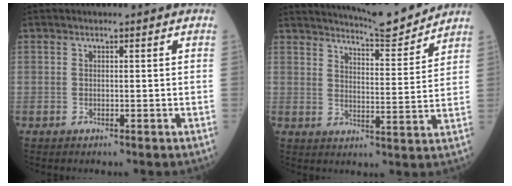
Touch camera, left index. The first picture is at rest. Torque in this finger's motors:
{"motor_torque": [0.59, -0.67, 0.04, 0.06]}